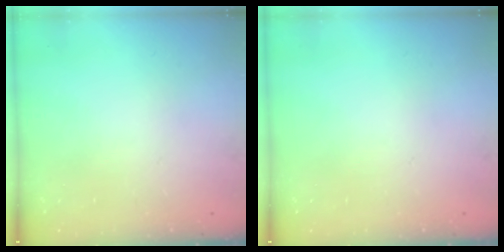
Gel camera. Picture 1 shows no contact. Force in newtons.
{"total": 0.0}